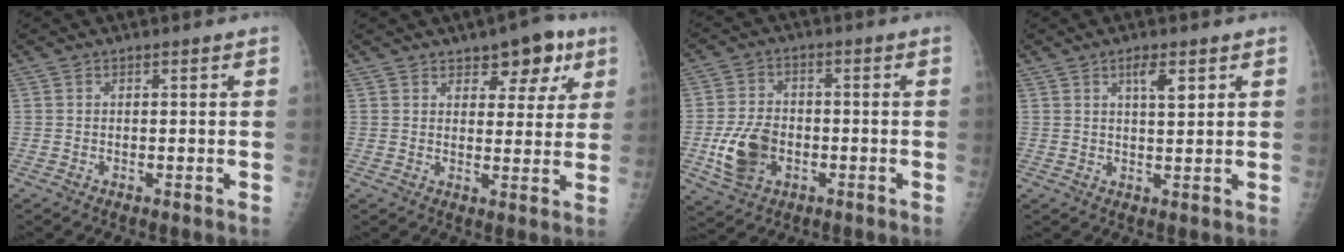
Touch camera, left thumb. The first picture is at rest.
{"total": 8.1, "force": [4.7, 4.3, 5.0], "torque": [-0.027, -0.018, 0.060]}
{"total": 9.2, "force": [-2.6, 6.4, 6.1], "torque": [-0.108, 0.009, -0.043]}
{"total": 4.0, "force": [2.0, 1.2, 3.3], "torque": [-0.050, -0.009, 0.034]}